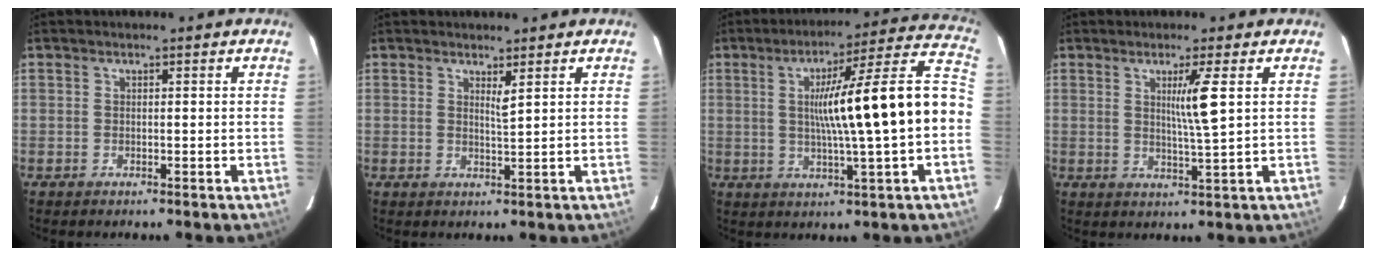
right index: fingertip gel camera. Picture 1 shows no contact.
{"total": 1.5, "force": [1.0, -0.2, 1.1], "torque": [-0.024, -0.008, 0.019]}
{"total": 18.4, "force": [-0.3, -0.4, 18.4], "torque": [-0.266, 0.023, -0.009]}
{"total": 5.0, "force": [1.4, -1.0, 4.6], "torque": [-0.085, -0.011, 0.028]}